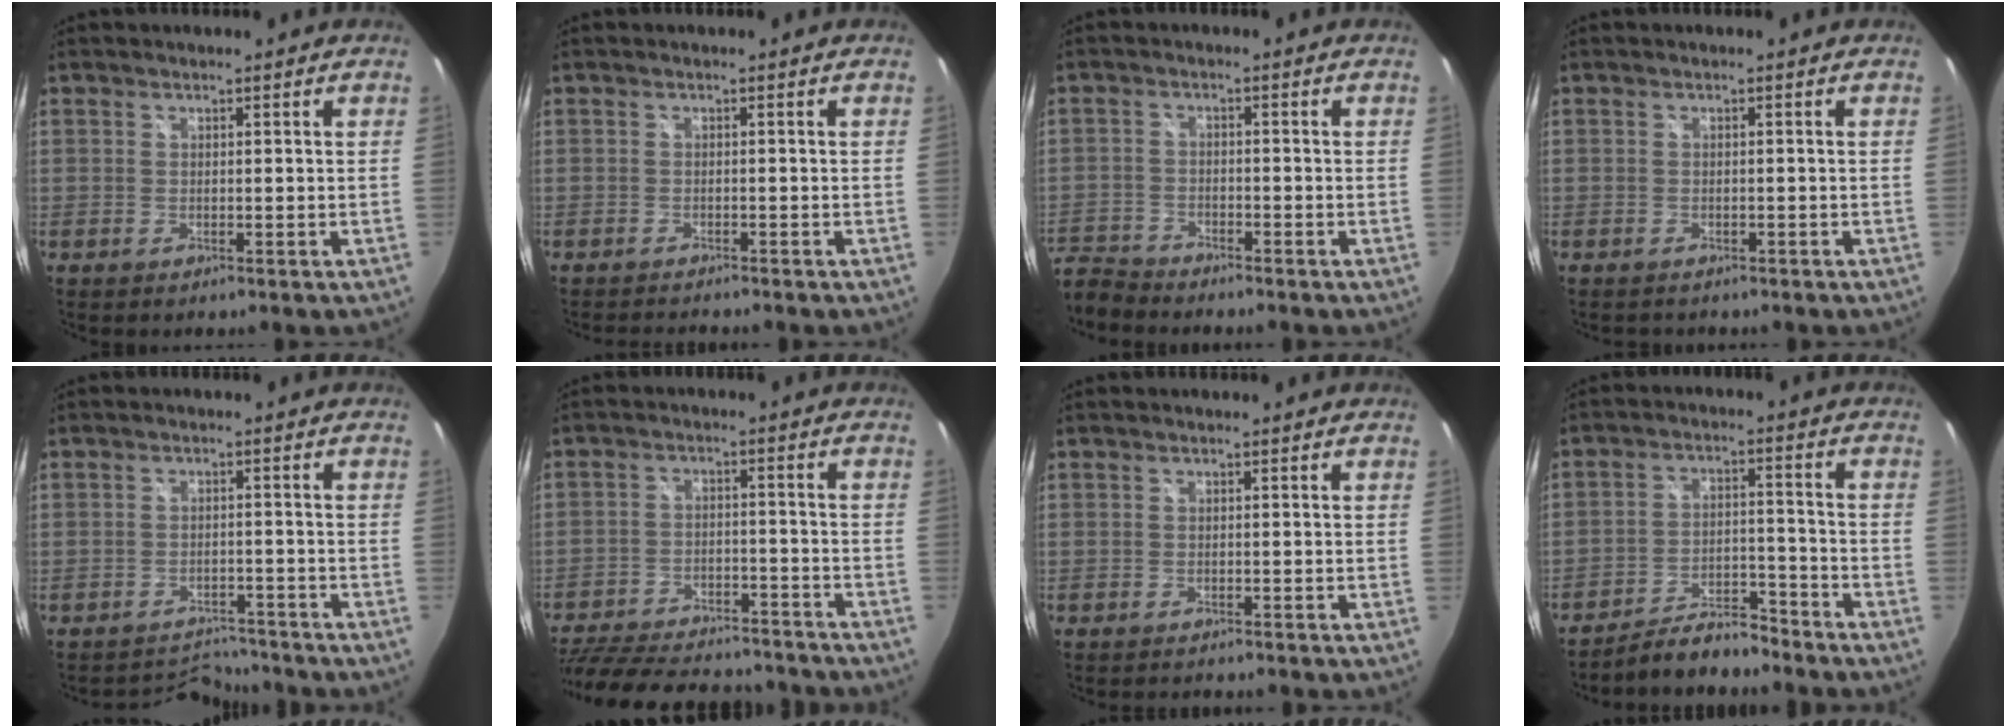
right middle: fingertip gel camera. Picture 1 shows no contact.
{"total": 3.6, "force": [-3.5, -0.1, 1.1], "torque": [-0.027, -0.021, -0.059]}
{"total": 6.8, "force": [-6.6, 1.6, 0.8], "torque": [-0.044, -0.005, -0.135]}
{"total": 1.9, "force": [-1.6, 0.9, 0.5], "torque": [-0.012, -0.007, -0.022]}
{"total": 4.5, "force": [-4.2, 0.7, -1.4], "torque": [0.017, 0.019, -0.068]}
{"total": 24.9, "force": [-20.7, 8.7, 10.8], "torque": [-0.235, -0.010, -0.286]}
{"total": 2.5, "force": [-2.4, 0.2, 0.8], "torque": [-0.019, -0.020, -0.036]}
{"total": 8.4, "force": [-8.0, 1.5, 1.9], "torque": [-0.050, 0.011, -0.127]}